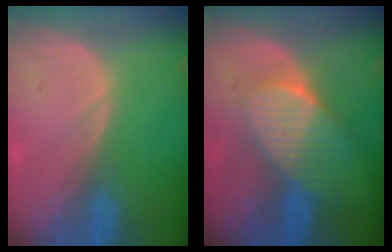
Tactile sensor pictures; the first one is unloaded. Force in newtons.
{"total": 7.7, "press": 6.9, "slide": 3.4}